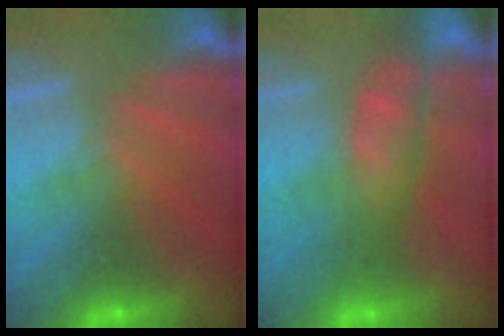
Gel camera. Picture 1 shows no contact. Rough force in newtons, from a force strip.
{"total": 5.0}